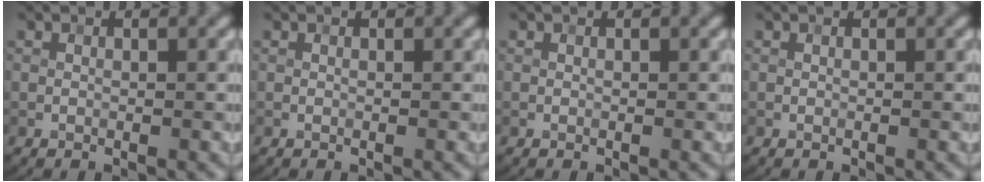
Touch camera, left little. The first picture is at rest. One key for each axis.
{"total": 0.0}
{"total": 0.0}
{"total": 0.0}